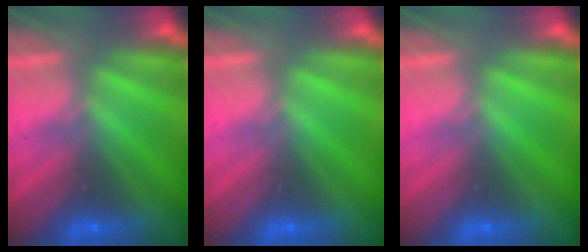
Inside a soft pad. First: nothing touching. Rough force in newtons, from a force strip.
{"total": 0.0}
{"total": 0.0}